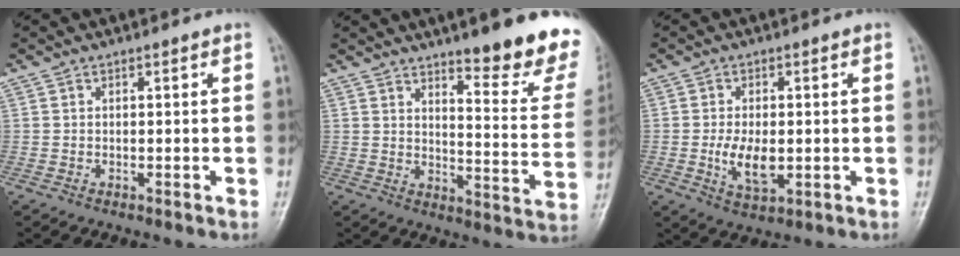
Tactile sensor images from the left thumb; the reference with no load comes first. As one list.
[{"total": 16.9, "force": [12.2, 3.1, 11.3], "torque": [-0.109, -0.090, 0.160]}, {"total": 6.7, "force": [-0.9, 3.5, 5.6], "torque": [-0.100, -0.005, -0.012]}]